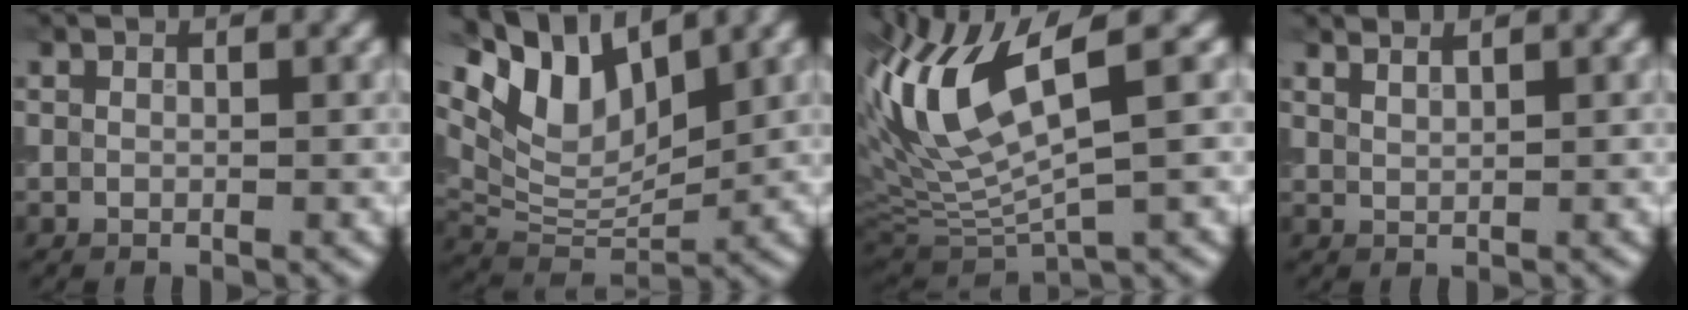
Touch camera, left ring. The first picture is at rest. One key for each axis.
{"total": 8.0, "fx": 5.1, "fy": 3.7, "fz": 5.0, "tx": -0.096, "ty": 0.006, "tz": 0.095}
{"total": 10.3, "fx": 3.2, "fy": 3.3, "fz": 9.2, "tx": -0.202, "ty": 0.004, "tz": 0.064}
{"total": 1.9, "fx": 1.6, "fy": 0.5, "fz": 0.8, "tx": -0.001, "ty": 0.001, "tz": 0.017}